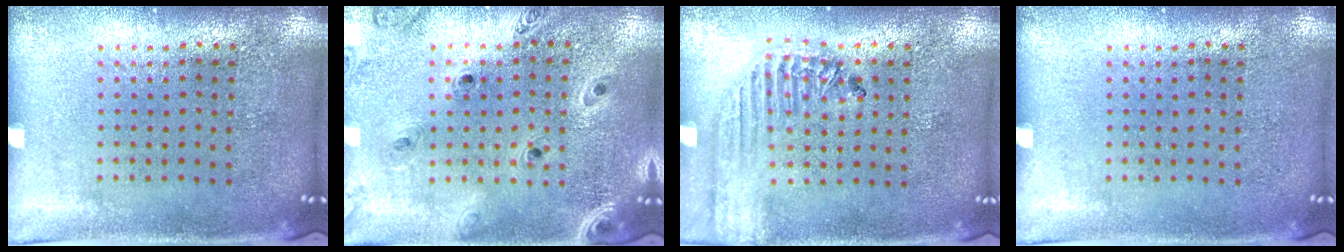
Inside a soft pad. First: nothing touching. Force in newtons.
{"total": 1.3, "press": 1.3, "slide": 0.1}
{"total": 1.9, "press": 1.7, "slide": 0.8}
{"total": 0.0}